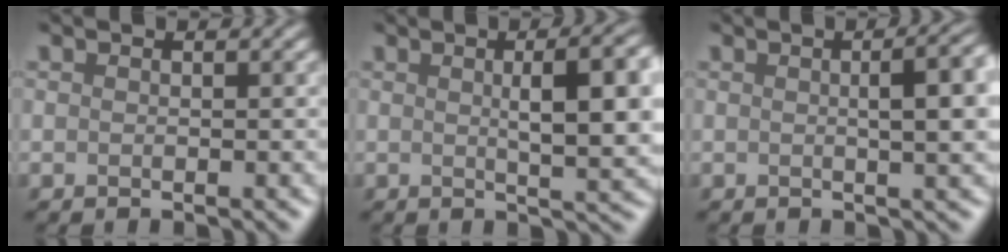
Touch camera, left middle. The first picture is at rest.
{"total": 6.6, "force": [0.8, 1.1, 6.5], "torque": [-0.079, 0.007, 0.016]}
{"total": 4.9, "force": [0.5, 1.1, 4.8], "torque": [-0.036, 0.016, 0.003]}